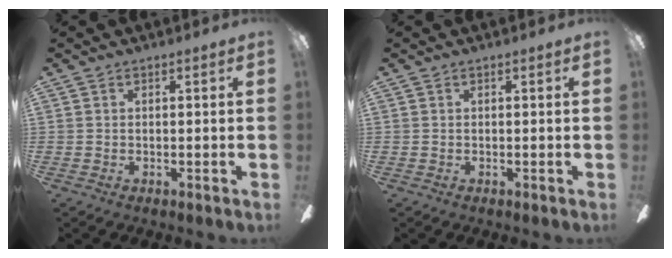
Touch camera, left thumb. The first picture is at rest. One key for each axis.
{"total": 0.0}